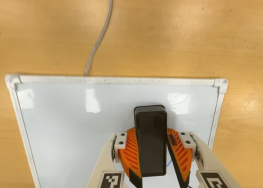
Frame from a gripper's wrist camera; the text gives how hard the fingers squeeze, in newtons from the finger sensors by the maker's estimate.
{"total": 12.7, "left": 14.4, "right": 11.0}